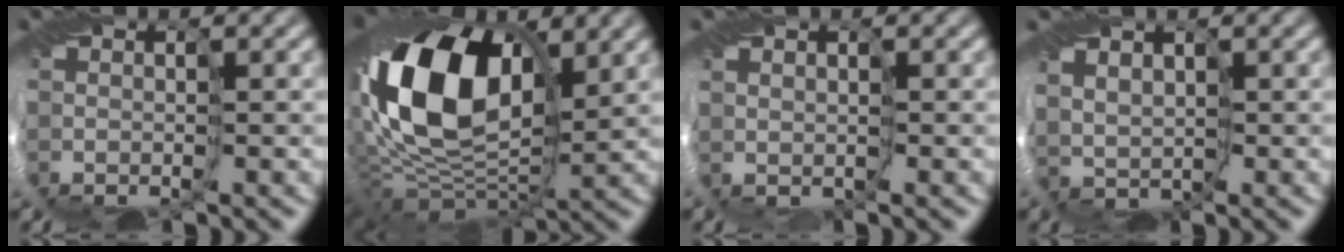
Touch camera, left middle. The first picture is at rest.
{"total": 18.0, "force": [2.1, 11.5, 13.7], "torque": [-0.291, 0.001, 0.036]}
{"total": 0.9, "force": [0.2, 0.5, 0.7], "torque": [-0.016, 0.000, 0.003]}
{"total": 2.2, "force": [0.9, 1.5, 1.3], "torque": [-0.027, 0.000, 0.017]}